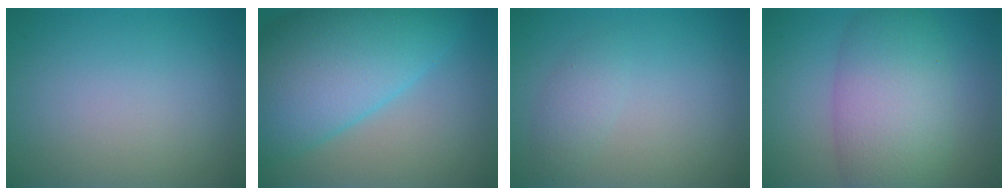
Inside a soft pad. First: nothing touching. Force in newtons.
{"total": 12.6, "press": 12.6, "slide": 0.4}
{"total": 1.6, "press": 1.6, "slide": 0.0}
{"total": 8.2, "press": 8.2, "slide": 0.2}